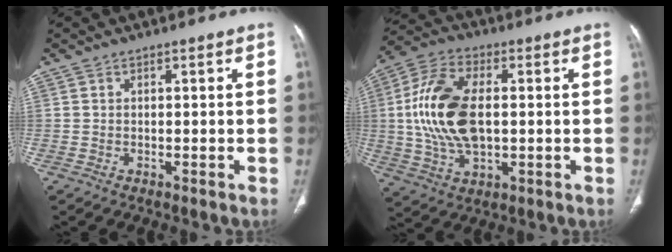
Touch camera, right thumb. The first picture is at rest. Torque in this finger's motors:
{"motor_torque": [-0.68, 1.44, 1.38, 0.27, 0.24]}